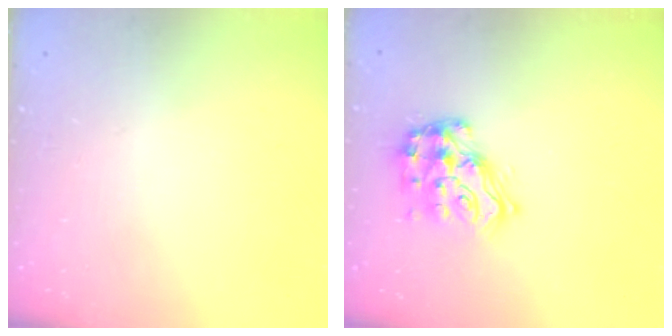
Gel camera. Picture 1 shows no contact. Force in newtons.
{"total": 16.1, "press": 16.1, "slide": 1.1}